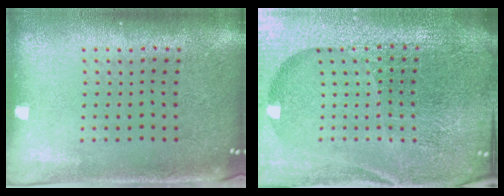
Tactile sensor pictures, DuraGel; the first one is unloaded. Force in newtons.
{"total": 6.8, "press": 5.9, "slide": 3.4}